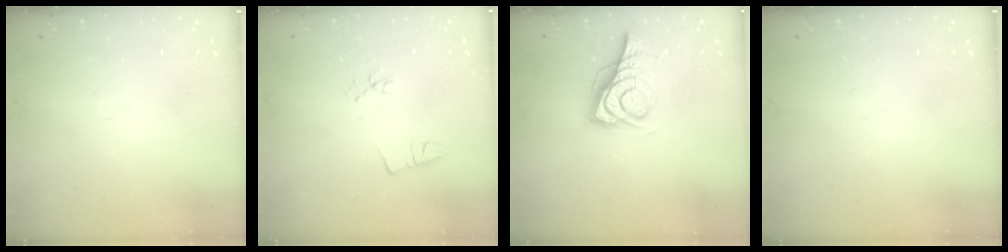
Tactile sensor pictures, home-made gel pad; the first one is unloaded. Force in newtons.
{"total": 2.6, "press": 2.3, "slide": 1.3}
{"total": 8.9, "press": 8.5, "slide": 2.8}
{"total": 0.0}